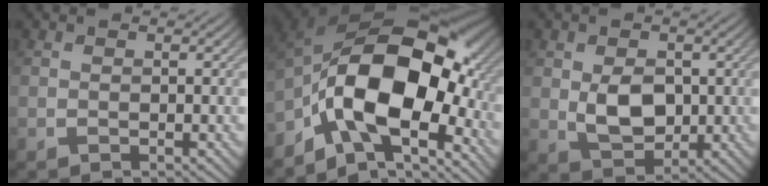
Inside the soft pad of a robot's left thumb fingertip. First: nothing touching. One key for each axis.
{"total": 17.1, "fx": -4.7, "fy": 10.3, "fz": 12.8, "tx": -0.213, "ty": -0.004, "tz": -0.098}
{"total": 5.4, "fx": 0.0, "fy": 3.7, "fz": 3.9, "tx": -0.078, "ty": -0.010, "tz": 0.004}